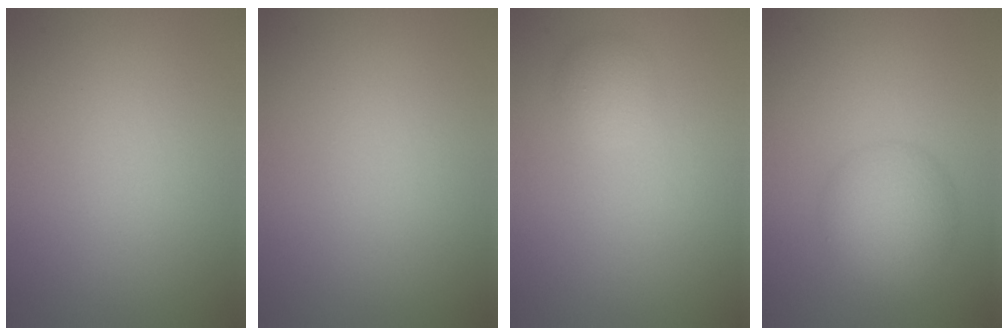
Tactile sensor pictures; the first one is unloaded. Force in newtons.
{"total": 0.0}
{"total": 1.7, "press": 1.7, "slide": 0.1}
{"total": 4.8, "press": 4.8, "slide": 0.2}